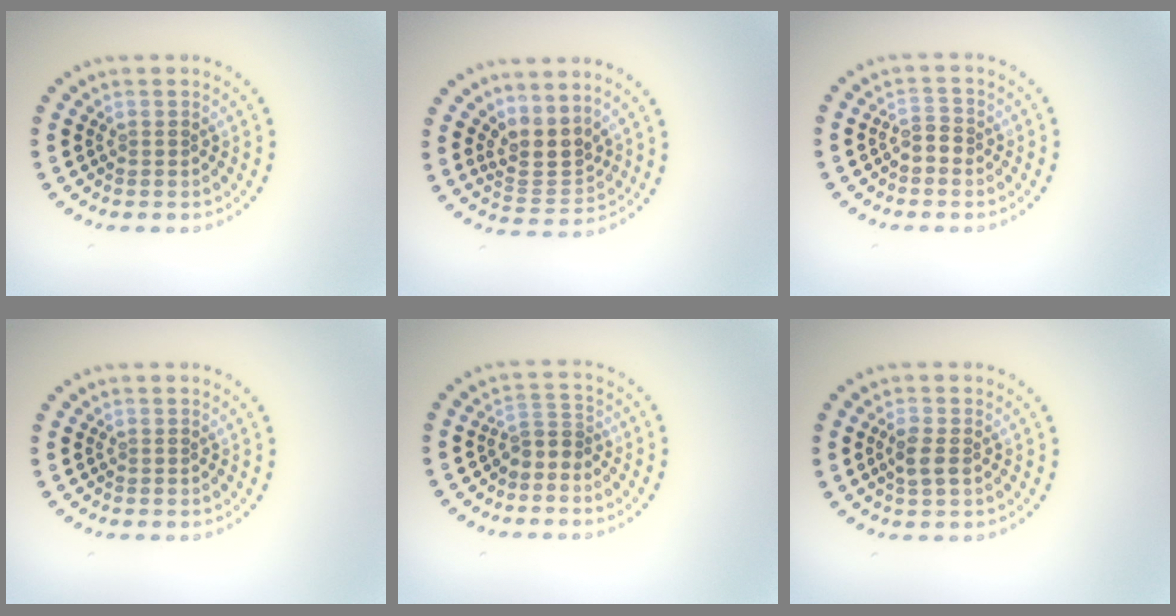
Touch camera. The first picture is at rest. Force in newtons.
{"total": 3.0, "press": 2.3, "slide": 1.9}
{"total": 1.3, "press": 1.2, "slide": 0.5}
{"total": 0.0}
{"total": 1.7, "press": 1.1, "slide": 1.3}
{"total": 1.9, "press": 1.8, "slide": 0.6}